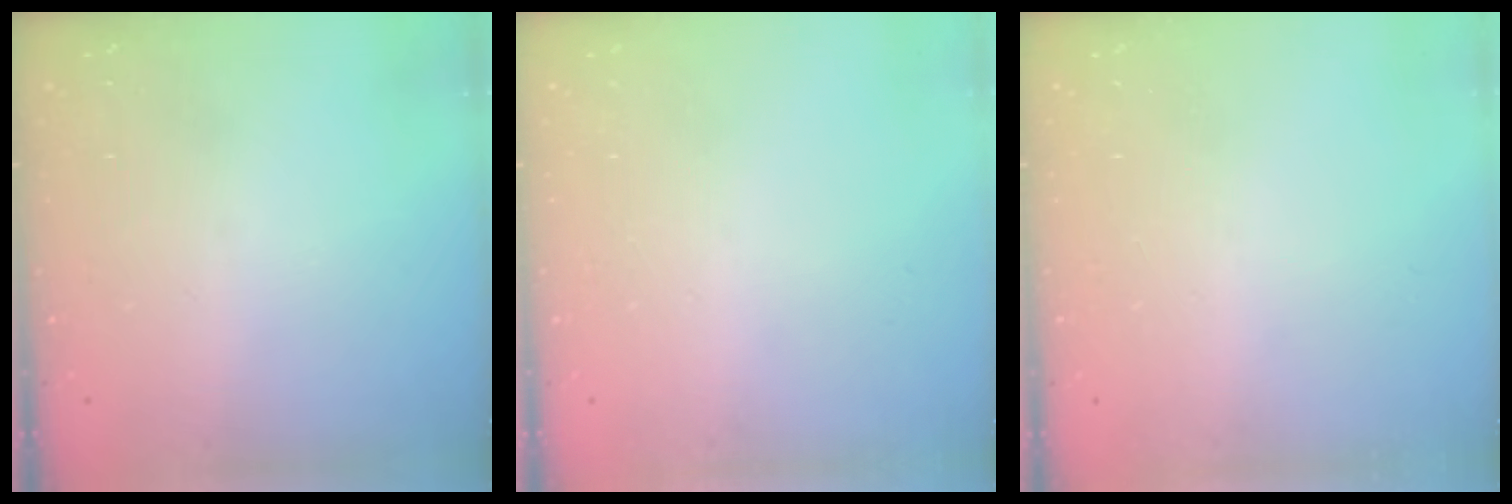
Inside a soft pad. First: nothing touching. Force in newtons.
{"total": 0.0}
{"total": 0.0}